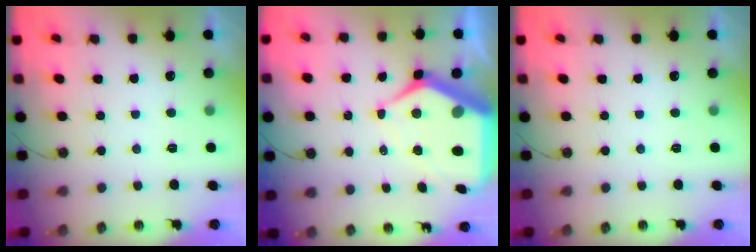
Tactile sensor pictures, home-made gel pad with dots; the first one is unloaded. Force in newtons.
{"total": 15.8, "press": 15.7, "slide": 1.7}
{"total": 0.0}